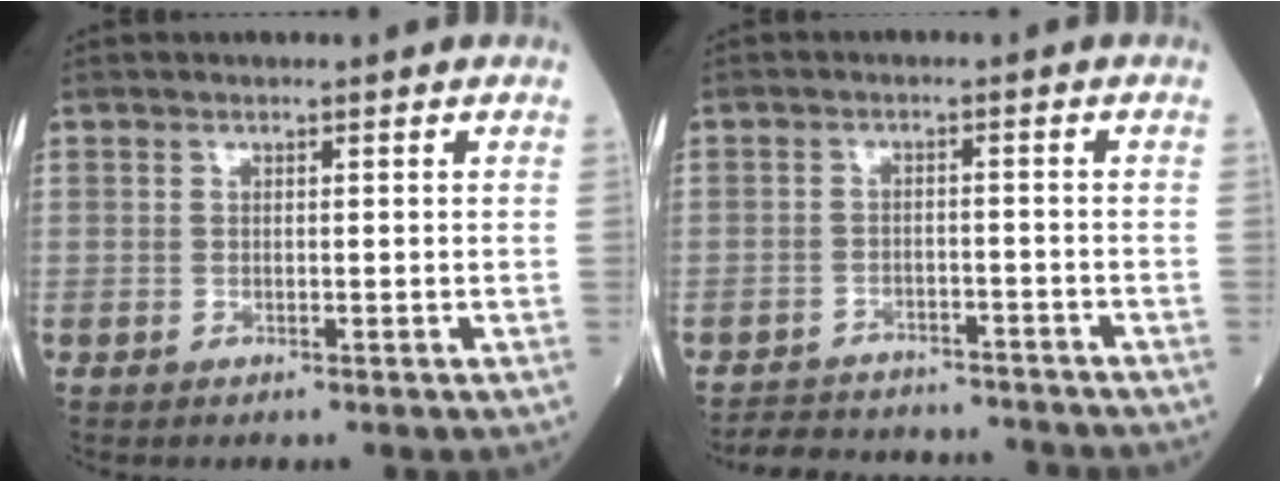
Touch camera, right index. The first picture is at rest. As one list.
[{"total": 10.7, "force": [-10.1, 2.9, 1.9], "torque": [-0.030, 0.014, -0.137]}]